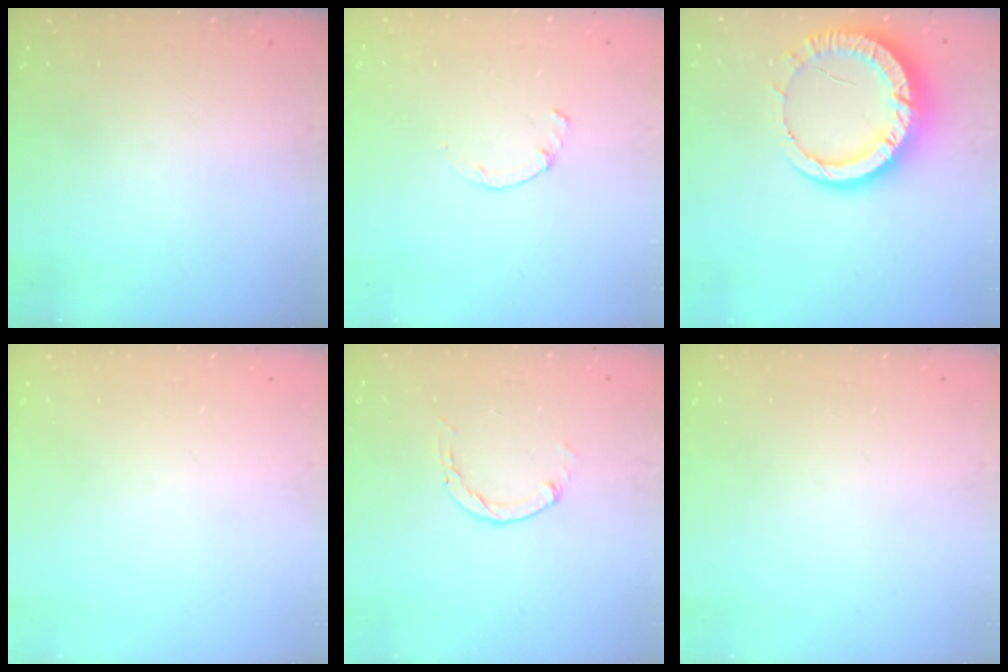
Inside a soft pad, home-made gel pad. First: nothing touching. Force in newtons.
{"total": 0.9, "press": 0.8, "slide": 0.3}
{"total": 14.2, "press": 14.1, "slide": 1.5}
{"total": 0.0}
{"total": 1.1, "press": 1.1, "slide": 0.2}
{"total": 0.0}